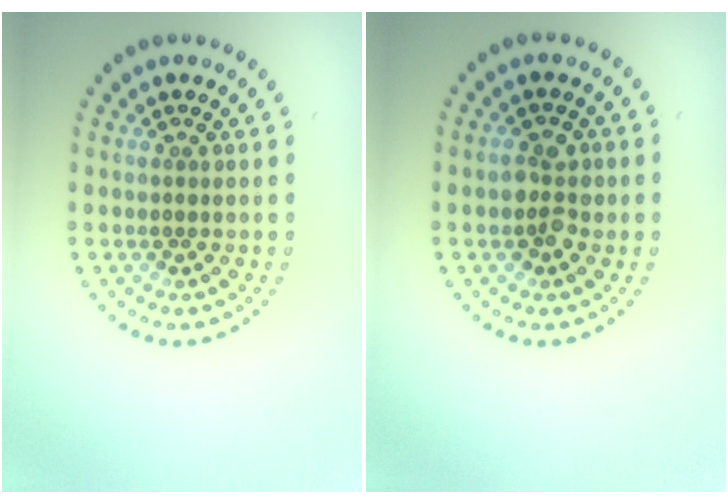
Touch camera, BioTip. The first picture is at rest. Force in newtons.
{"total": 2.5, "press": 2.5, "slide": 0.5}